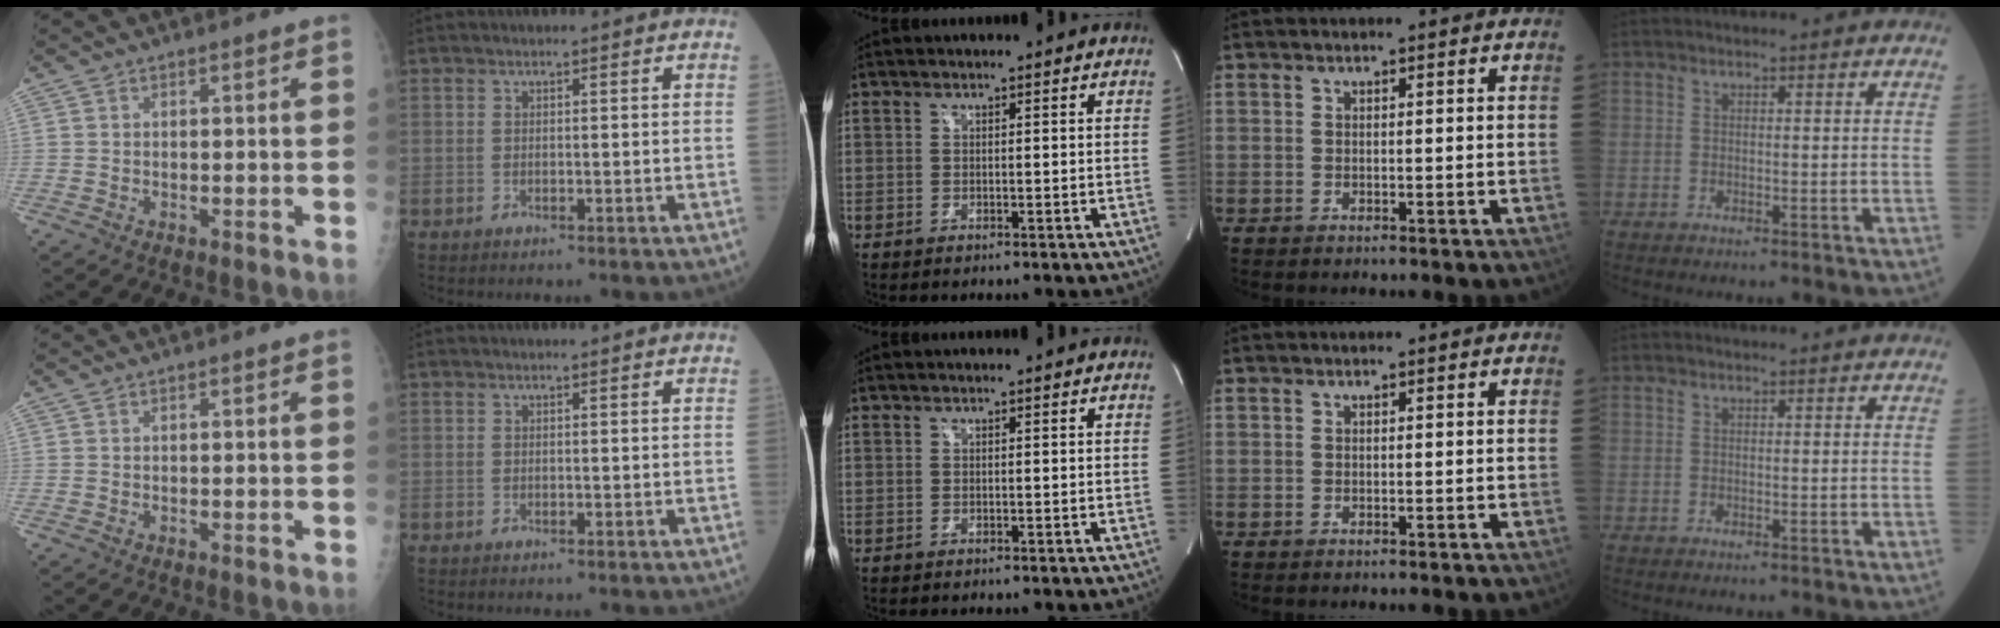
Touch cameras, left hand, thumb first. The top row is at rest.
{}